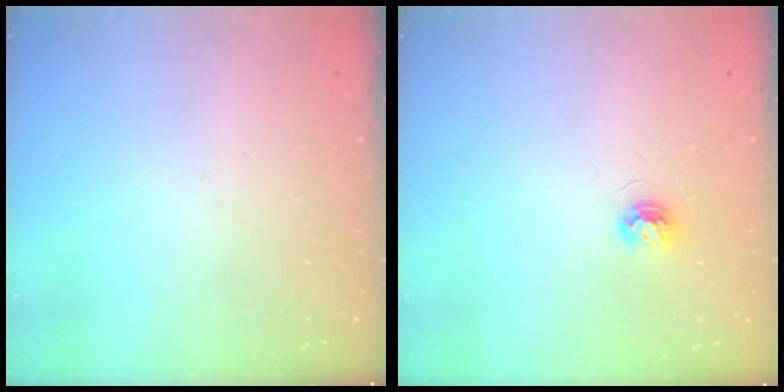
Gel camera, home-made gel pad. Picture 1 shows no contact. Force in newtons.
{"total": 3.8, "press": 3.8, "slide": 0.4}